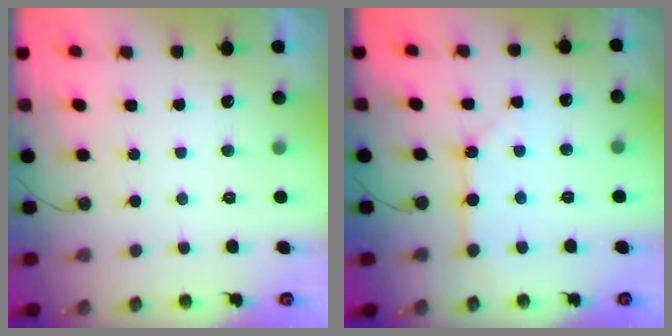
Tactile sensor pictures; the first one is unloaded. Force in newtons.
{"total": 2.9, "press": 2.9, "slide": 0.5}